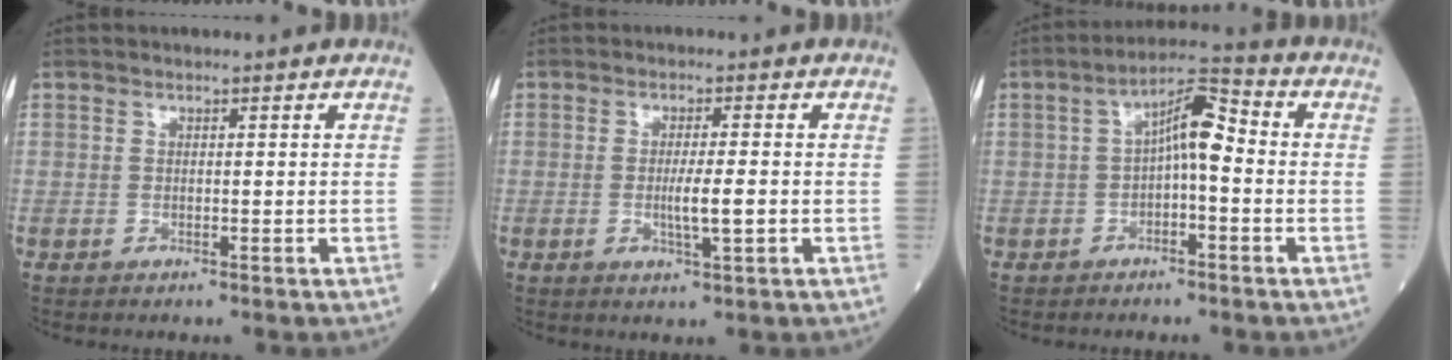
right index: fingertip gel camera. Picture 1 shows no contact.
{"total": 3.9, "force": [-0.7, 0.0, 3.8], "torque": [-0.066, -0.005, -0.011]}
{"total": 6.7, "force": [-0.3, 1.6, 6.5], "torque": [-0.107, 0.030, -0.009]}